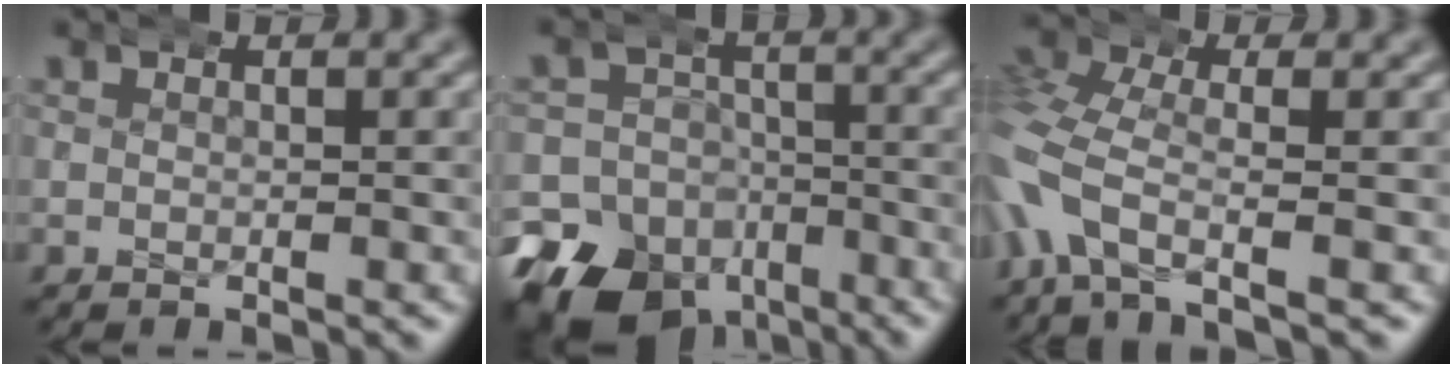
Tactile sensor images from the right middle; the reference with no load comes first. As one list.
[{"total": 18.7, "force": [-10.6, 14.0, 6.5], "torque": [-0.108, -0.081, -0.163]}, {"total": 4.2, "force": [-1.1, 3.0, 2.7], "torque": [-0.098, -0.018, -0.014]}]